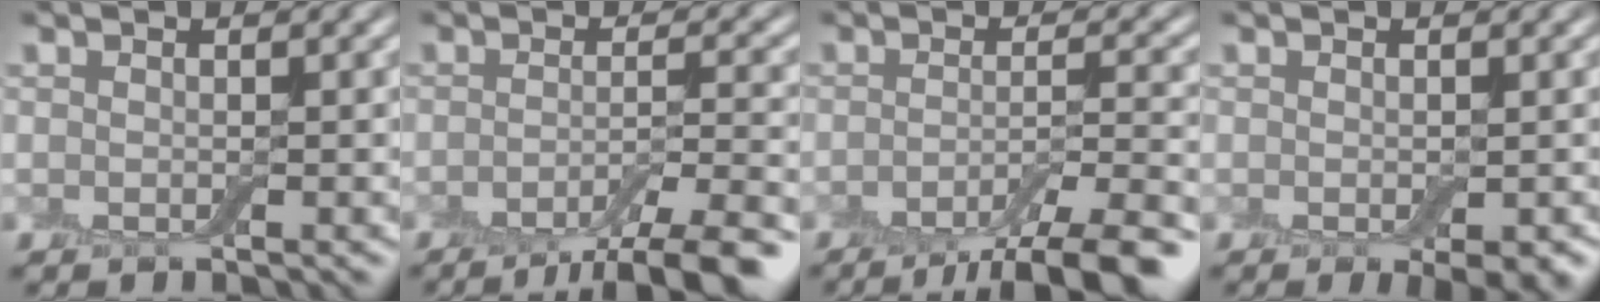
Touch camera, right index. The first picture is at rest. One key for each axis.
{"total": 7.5, "fx": -5.0, "fy": 1.8, "fz": 5.4, "tx": -0.070, "ty": 0.001, "tz": -0.077}
{"total": 8.3, "fx": -5.6, "fy": 2.0, "fz": 5.9, "tx": -0.077, "ty": 0.001, "tz": -0.087}
{"total": 2.5, "fx": -1.0, "fy": 0.8, "fz": 2.2, "tx": -0.028, "ty": -0.005, "tz": -0.008}